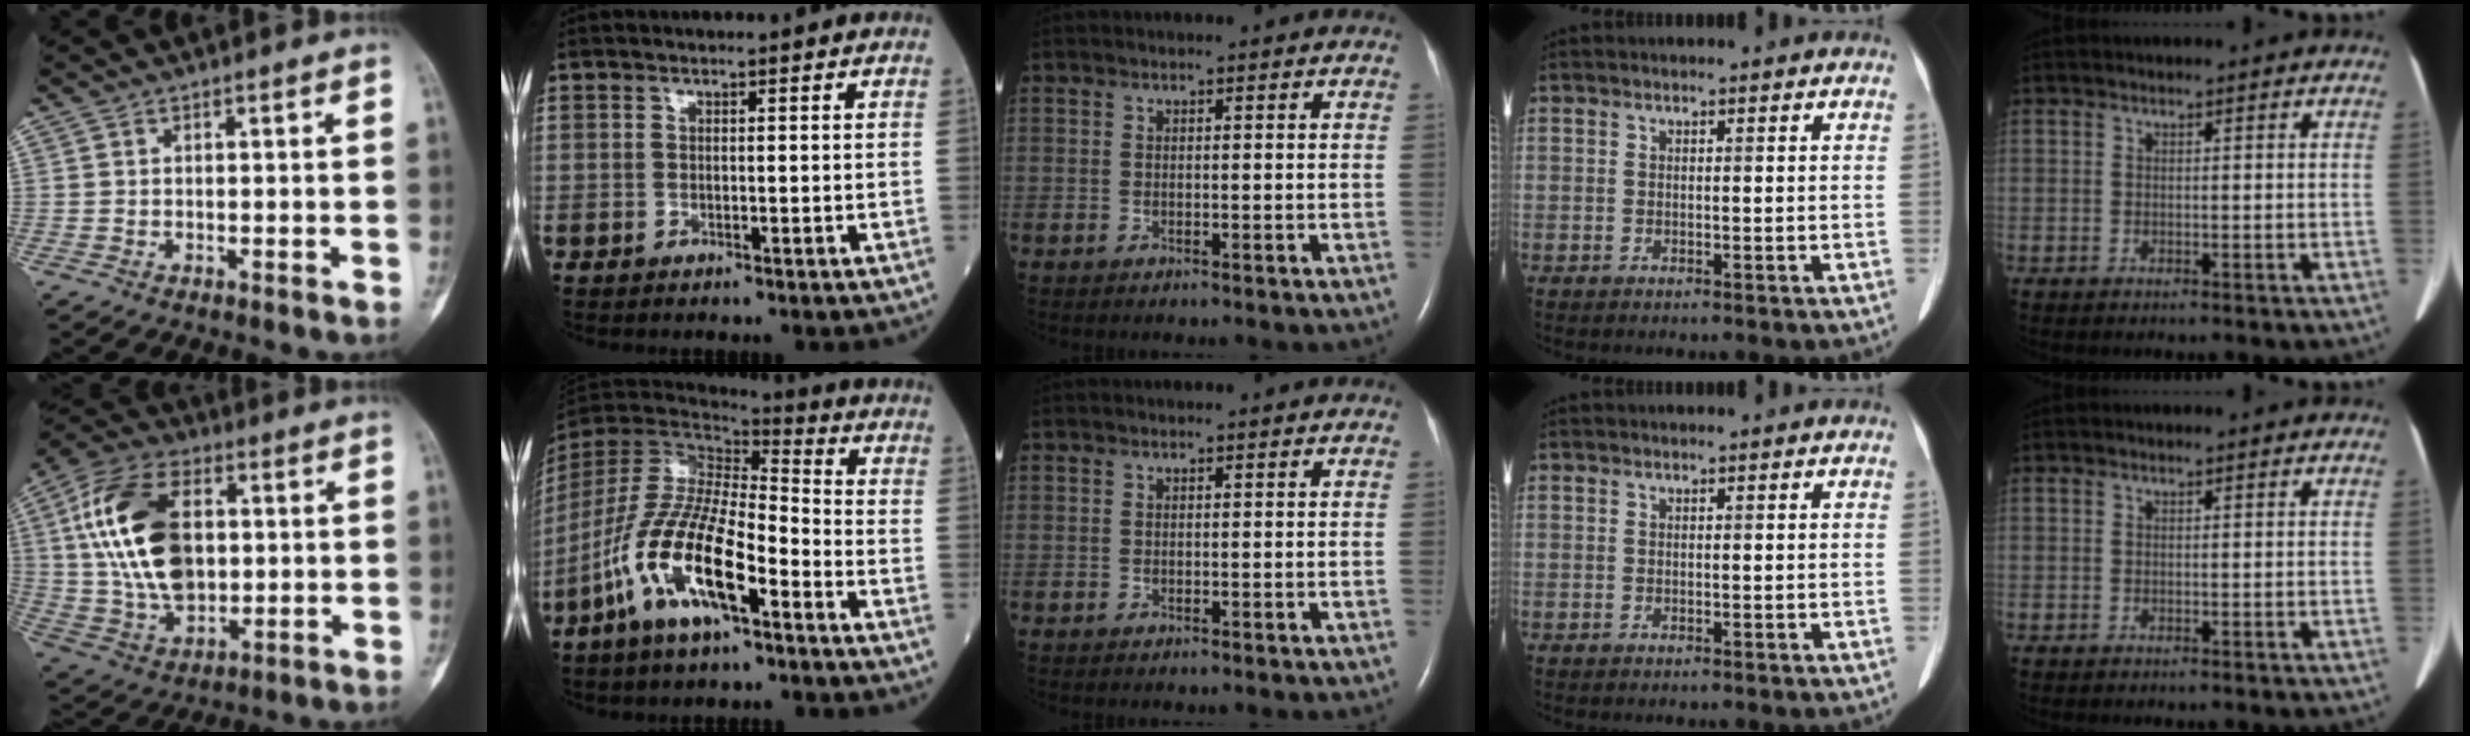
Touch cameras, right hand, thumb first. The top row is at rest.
{"thumb": {"total": 20.2, "force": [2.9, 12.5, 15.5], "torque": [-0.286, 0.003, 0.057]}, "index": {"total": 15.2, "force": [-7.2, 3.9, 12.8], "torque": [-0.270, -0.012, -0.133]}}